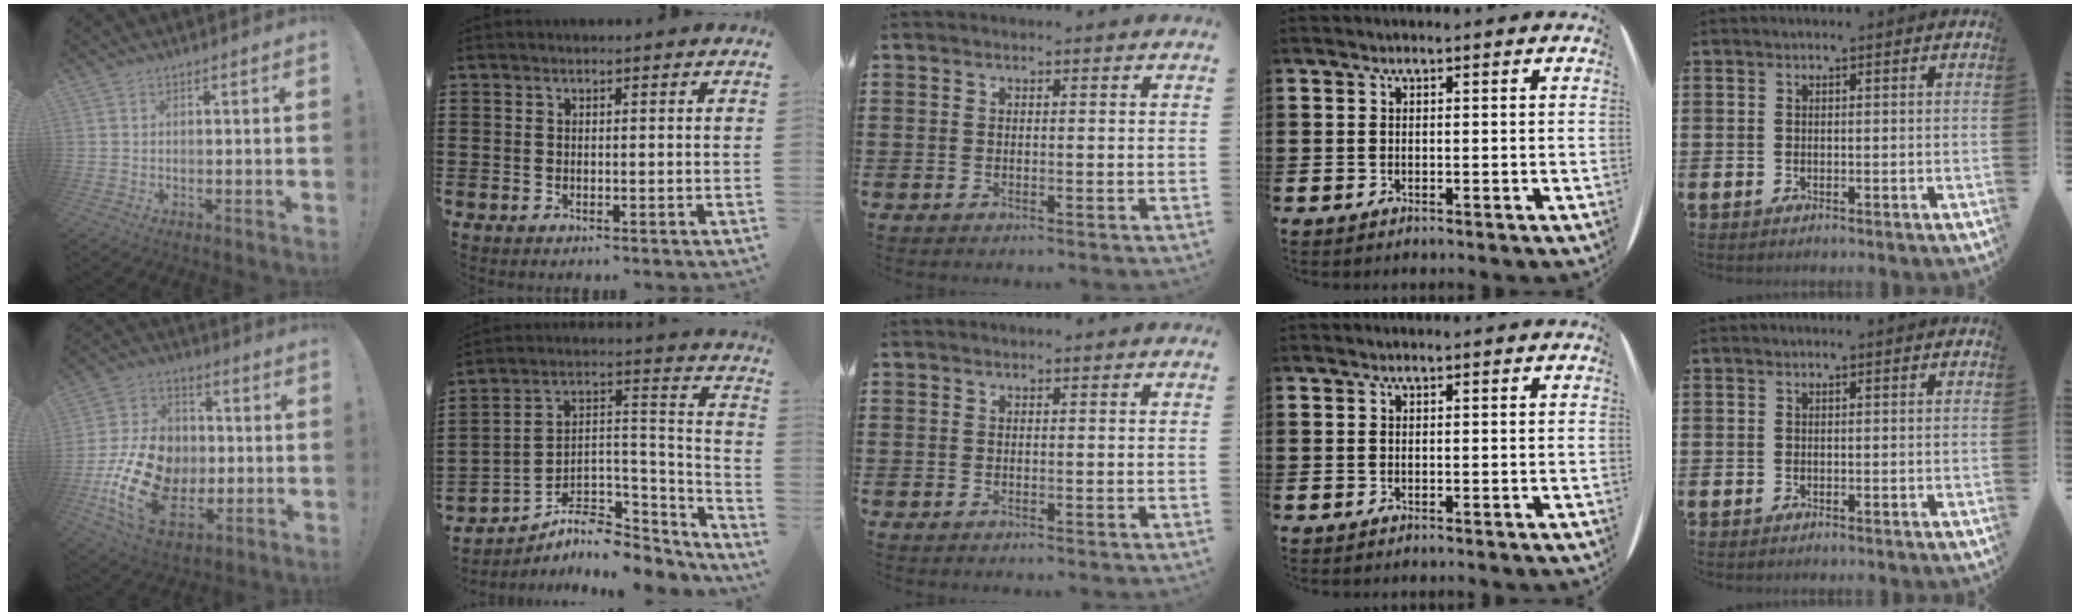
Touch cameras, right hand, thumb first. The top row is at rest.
{"thumb": {"total": 21.9, "force": [-4.4, 15.8, 14.6], "torque": [-0.272, 0.025, -0.058]}, "index": {"total": 6.5, "force": [-4.6, 3.8, 2.5], "torque": [-0.048, -0.003, -0.083]}}